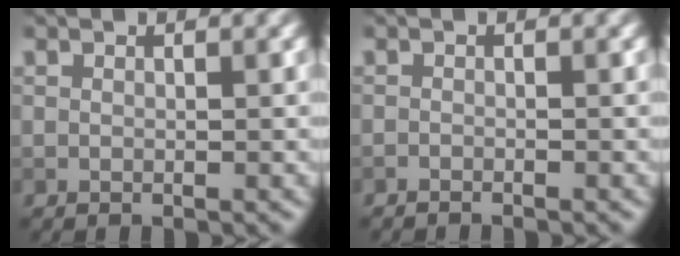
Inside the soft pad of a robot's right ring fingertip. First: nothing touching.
{"total": 0.6, "force": [-0.6, 0.0, 0.1], "torque": [0.002, -0.001, -0.013]}